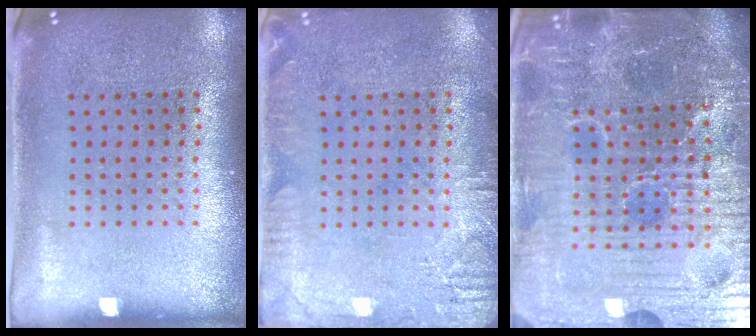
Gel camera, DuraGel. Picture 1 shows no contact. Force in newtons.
{"total": 2.6, "press": 2.5, "slide": 0.4}
{"total": 6.6, "press": 6.1, "slide": 2.7}